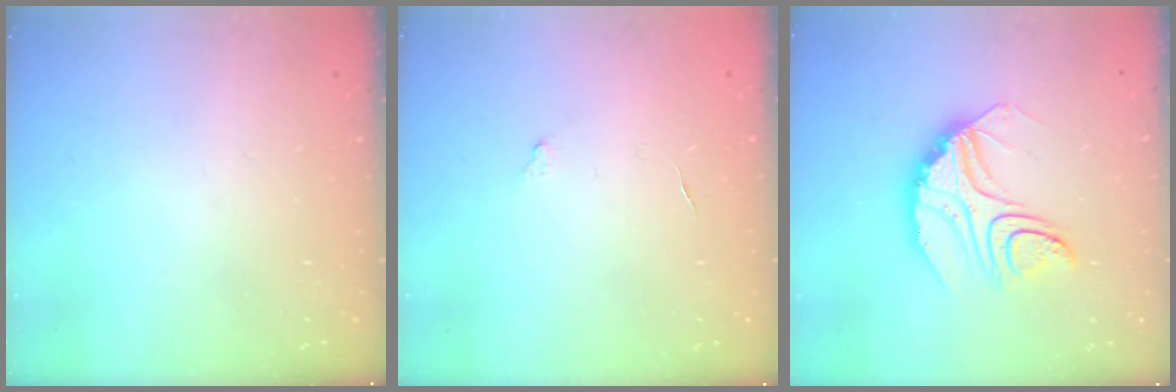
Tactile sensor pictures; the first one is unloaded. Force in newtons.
{"total": 2.8, "press": 2.8, "slide": 0.2}
{"total": 11.8, "press": 11.8, "slide": 0.8}